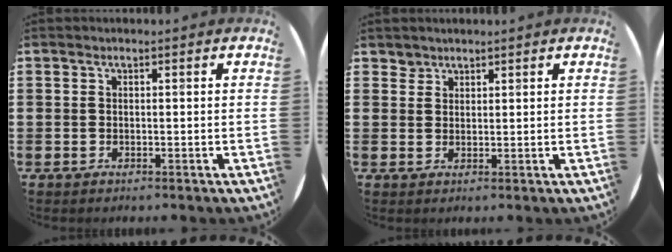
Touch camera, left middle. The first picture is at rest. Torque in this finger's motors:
{"motor_torque": [-0.34, -0.02, -0.09, -0.02]}